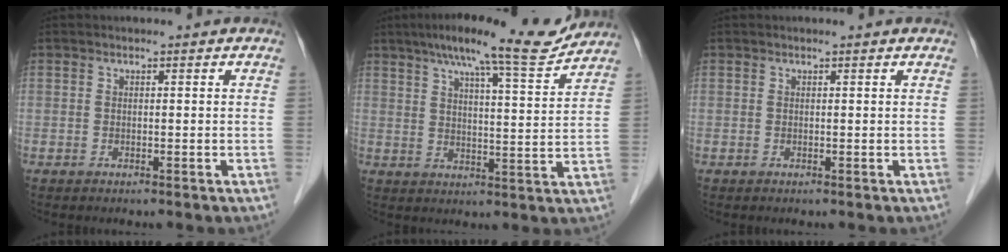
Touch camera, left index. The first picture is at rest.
{"total": 14.2, "force": [12.2, 0.6, 7.3], "torque": [-0.114, 0.004, 0.168]}
{"total": 0.9, "force": [0.9, 0.1, 0.2], "torque": [-0.010, 0.006, 0.010]}